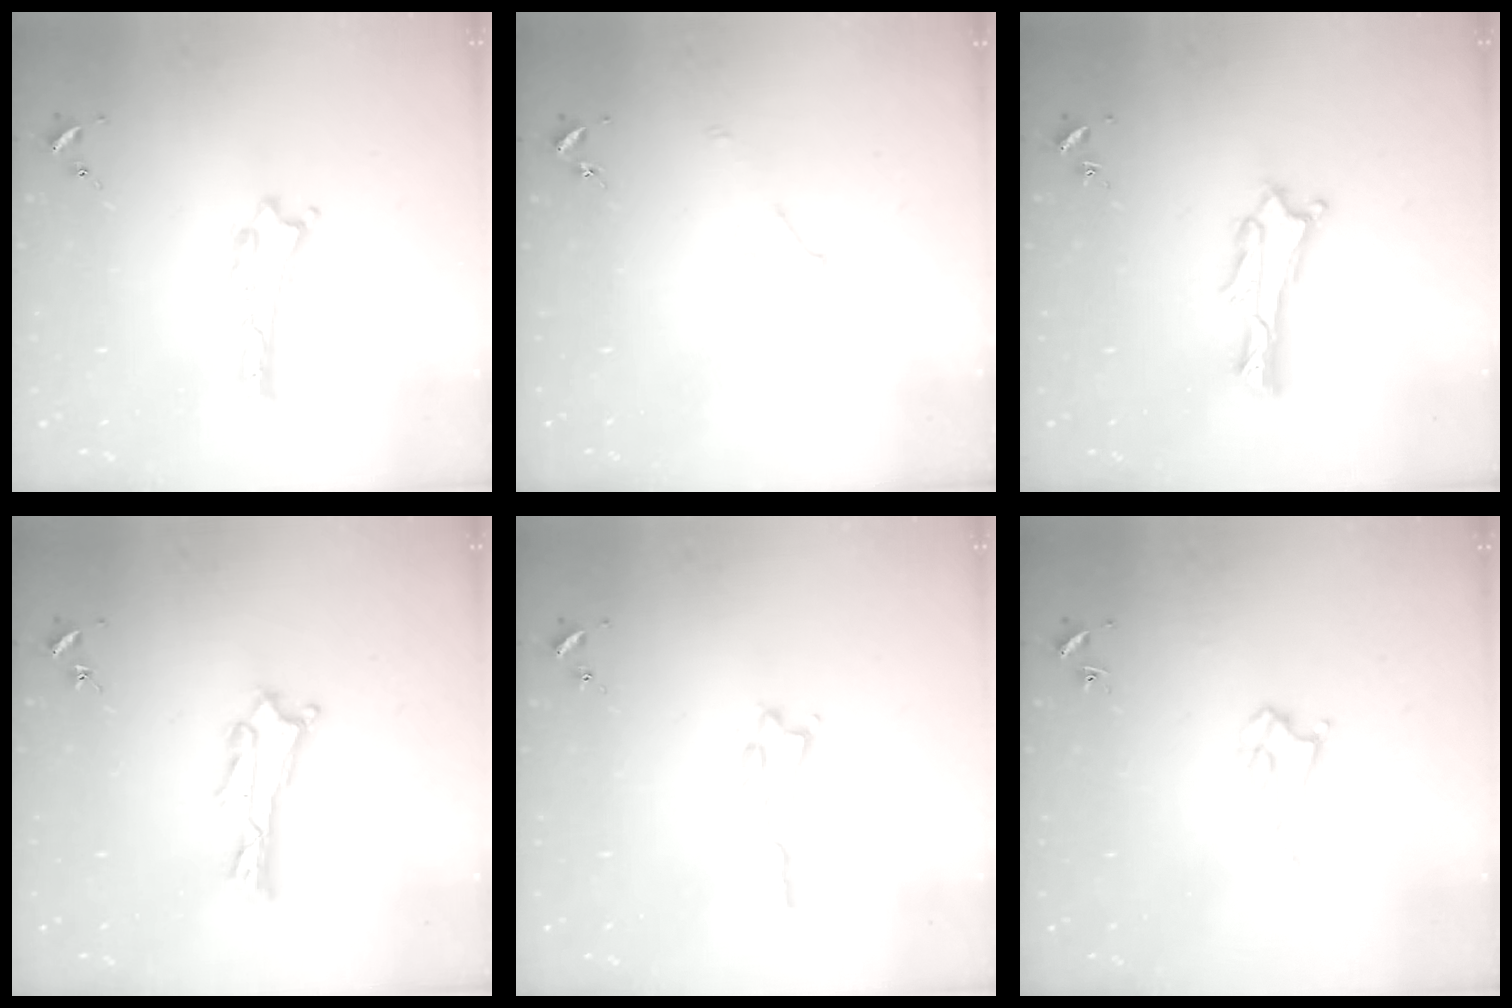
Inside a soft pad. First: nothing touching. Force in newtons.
{"total": 2.2, "press": 2.2, "slide": 0.2}
{"total": 1.9, "press": 1.9, "slide": 0.2}
{"total": 2.4, "press": 2.4, "slide": 0.3}
{"total": 0.6, "press": 0.6, "slide": 0.1}
{"total": 2.8, "press": 2.8, "slide": 0.4}